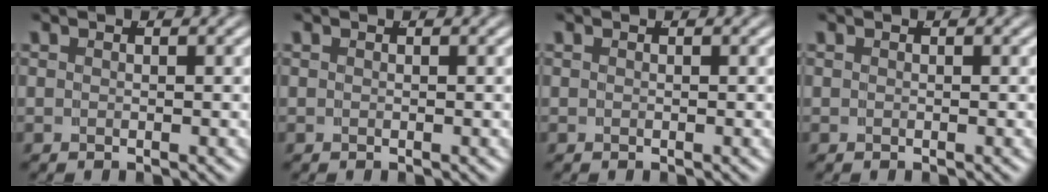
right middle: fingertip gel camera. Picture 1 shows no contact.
{"total": 0.0}
{"total": 0.0}
{"total": 0.0}